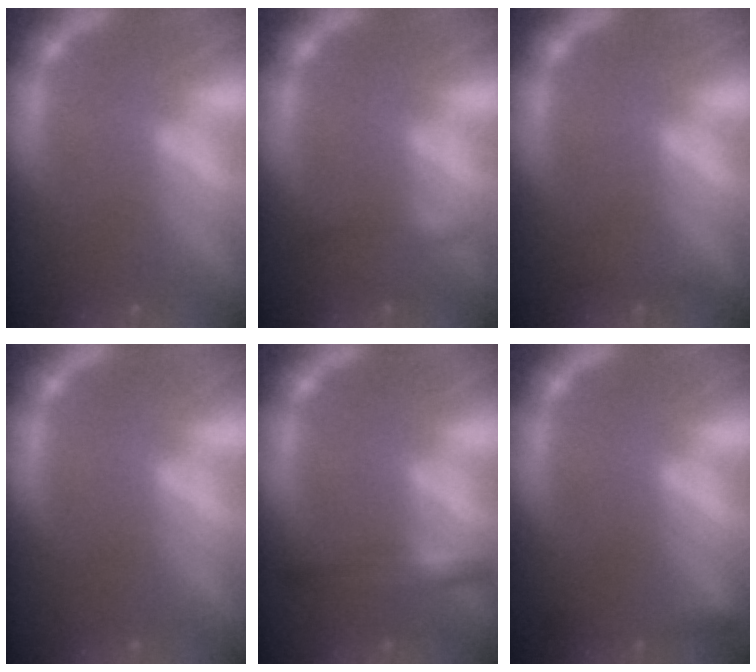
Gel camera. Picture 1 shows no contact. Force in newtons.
{"total": 1.4}
{"total": 0.9}
{"total": 0.0}
{"total": 3.0}
{"total": 2.4}